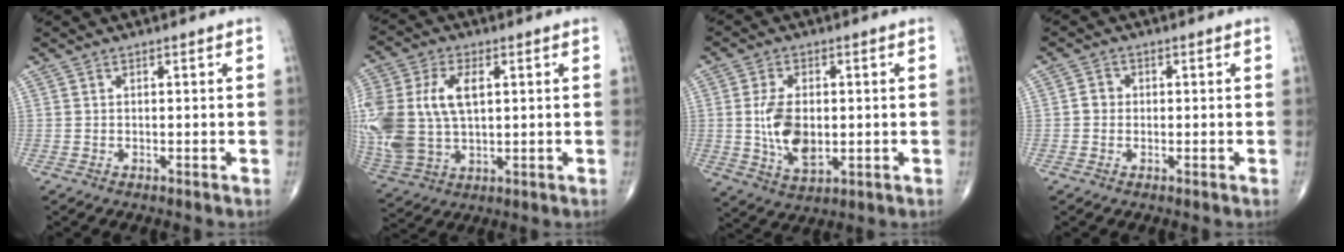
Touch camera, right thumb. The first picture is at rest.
{"total": 20.1, "force": [2.7, 12.4, 15.5], "torque": [-0.379, 0.003, 0.061]}
{"total": 9.8, "force": [-0.1, 5.6, 8.1], "torque": [-0.144, -0.007, 0.006]}
{"total": 2.0, "force": [-0.2, 1.9, 0.7], "torque": [0.000, 0.006, -0.007]}